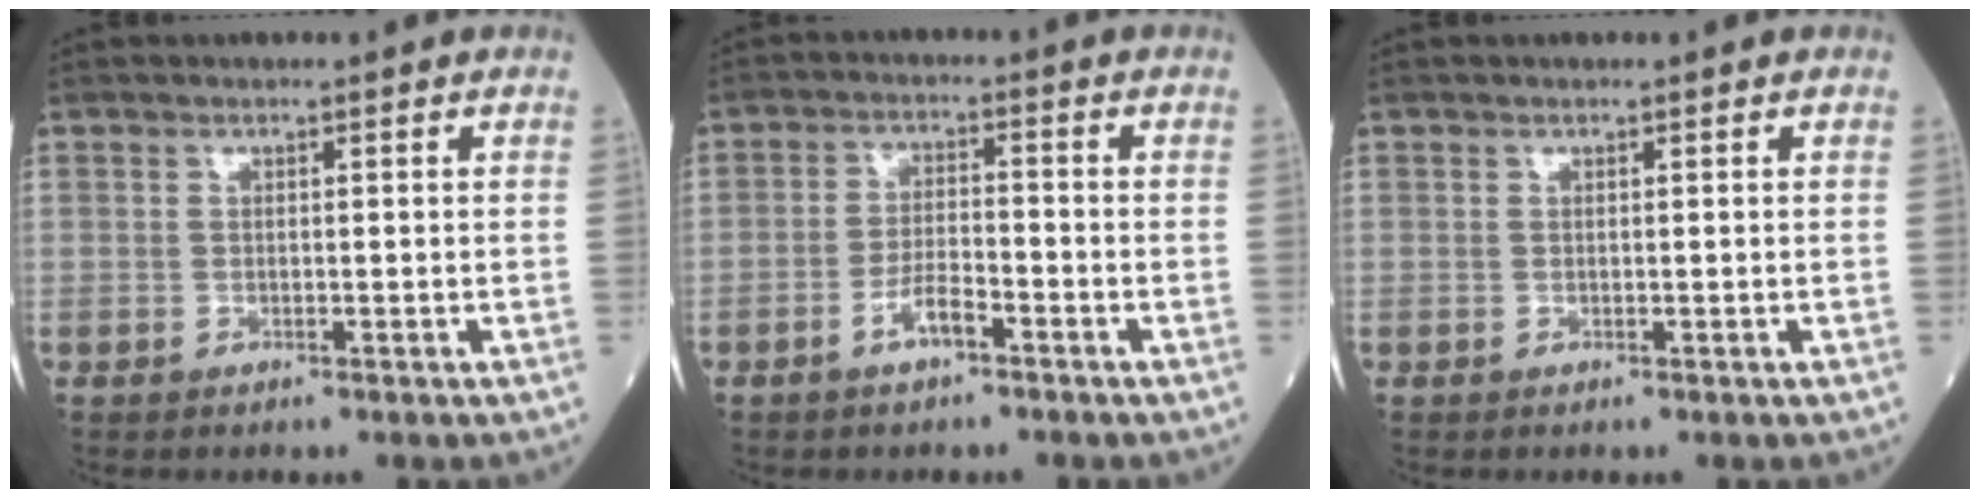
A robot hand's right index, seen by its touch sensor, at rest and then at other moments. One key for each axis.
{"total": 4.1, "fx": -2.5, "fy": 1.0, "fz": 3.1, "tx": -0.062, "ty": 0.004, "tz": -0.050}
{"total": 0.0}